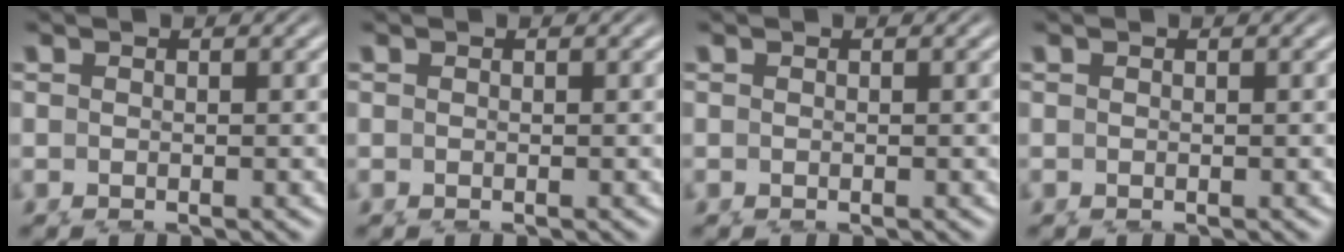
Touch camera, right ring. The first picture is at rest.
{"total": 0.0}
{"total": 0.0}
{"total": 0.0}